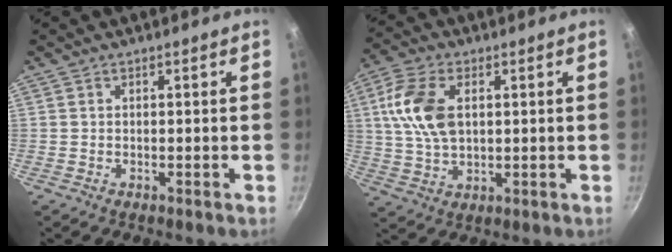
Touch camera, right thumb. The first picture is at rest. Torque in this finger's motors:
{"motor_torque": [-0.46, 1.41, 1.12, 0.11, 0.09]}